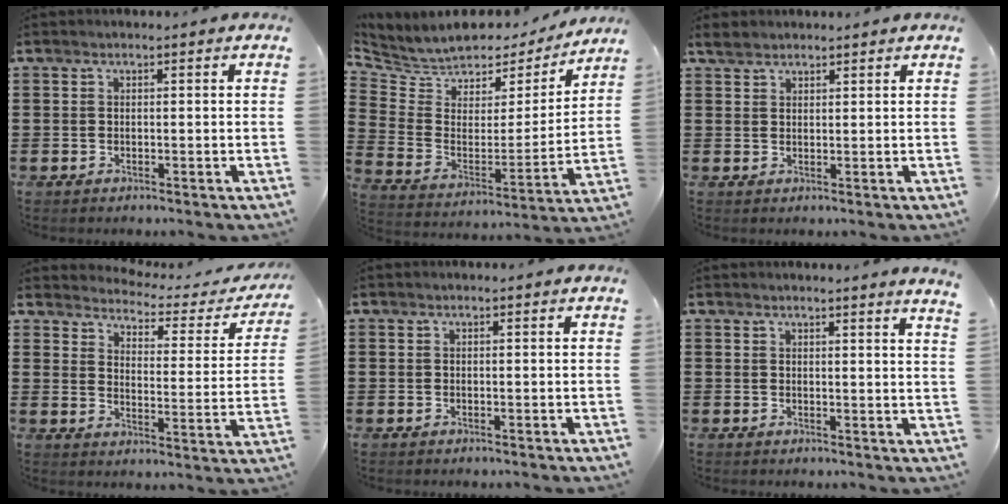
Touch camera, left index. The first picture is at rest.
{"total": 6.1, "force": [5.6, 2.6, 0.3], "torque": [-0.050, -0.046, 0.094]}
{"total": 2.0, "force": [1.8, 0.9, 0.4], "torque": [-0.013, 0.006, 0.035]}
{"total": 2.6, "force": [2.6, 0.3, 0.2], "torque": [-0.028, -0.025, 0.036]}
{"total": 0.0}
{"total": 1.8, "force": [1.6, -0.7, 0.4], "torque": [-0.010, -0.005, 0.031]}